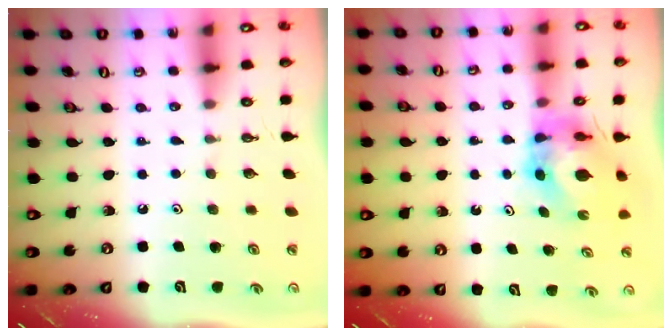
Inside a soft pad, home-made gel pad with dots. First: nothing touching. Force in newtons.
{"total": 6.6, "press": 6.6, "slide": 0.7}